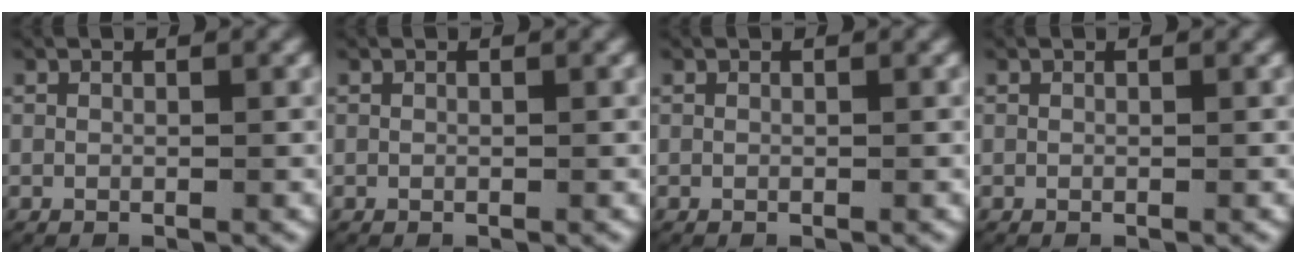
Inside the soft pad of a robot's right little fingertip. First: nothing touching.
{"total": 0.0}
{"total": 0.0}
{"total": 0.0}